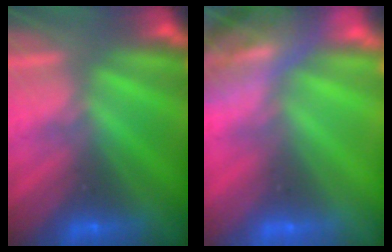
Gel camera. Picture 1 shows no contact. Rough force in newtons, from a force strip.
{"total": 8.2}